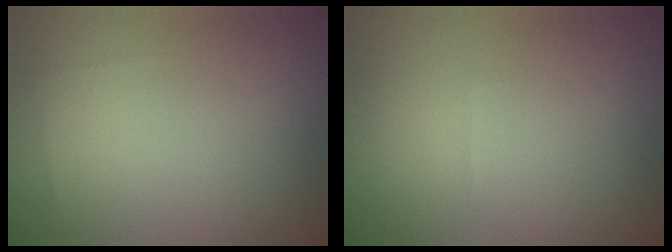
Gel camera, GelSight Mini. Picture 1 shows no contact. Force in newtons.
{"total": 0.0}